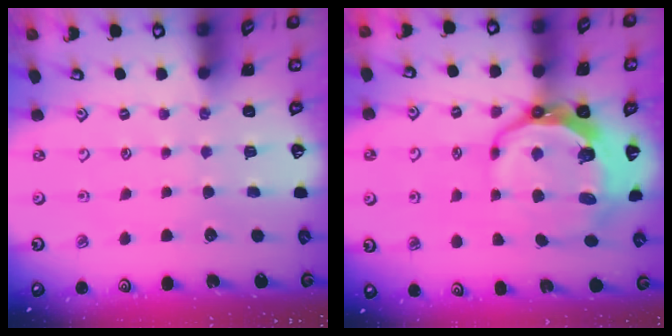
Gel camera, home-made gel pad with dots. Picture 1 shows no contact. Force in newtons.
{"total": 12.1, "press": 11.2, "slide": 4.6}